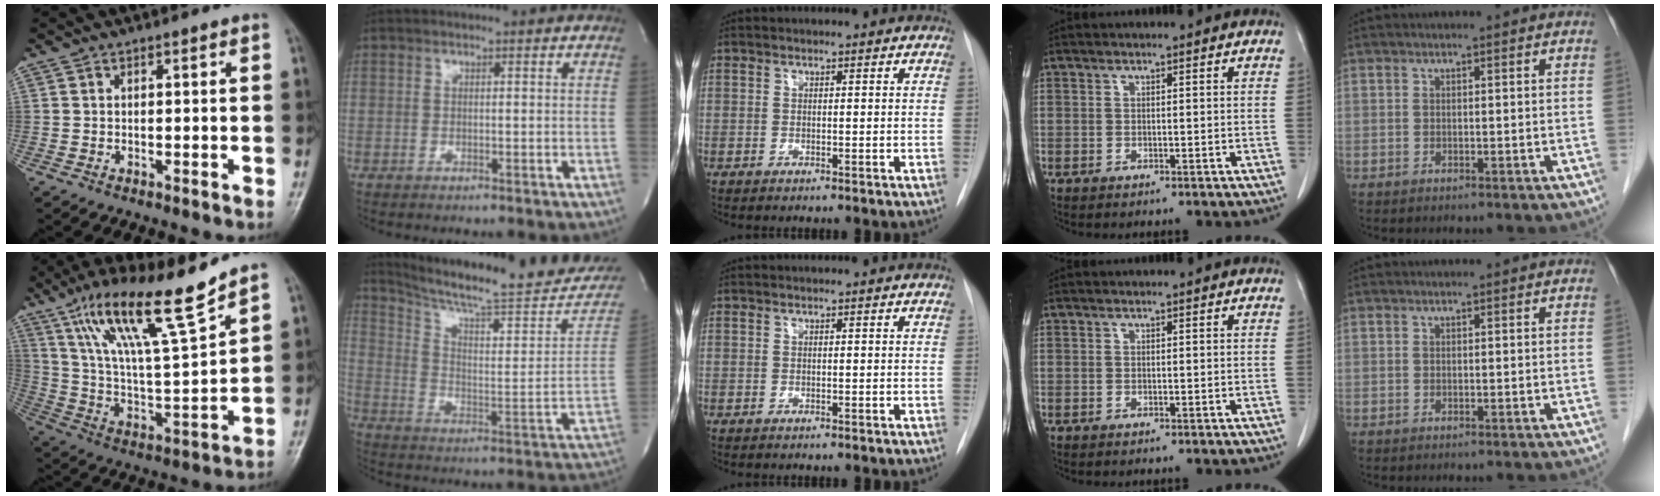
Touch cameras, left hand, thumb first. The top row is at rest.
{"thumb": {"total": 18.5, "force": [12.8, 2.1, 13.2], "torque": [-0.219, -0.063, 0.234]}, "index": {"total": 23.5, "force": [21.5, 1.5, 9.4], "torque": [-0.143, -0.082, 0.287]}}